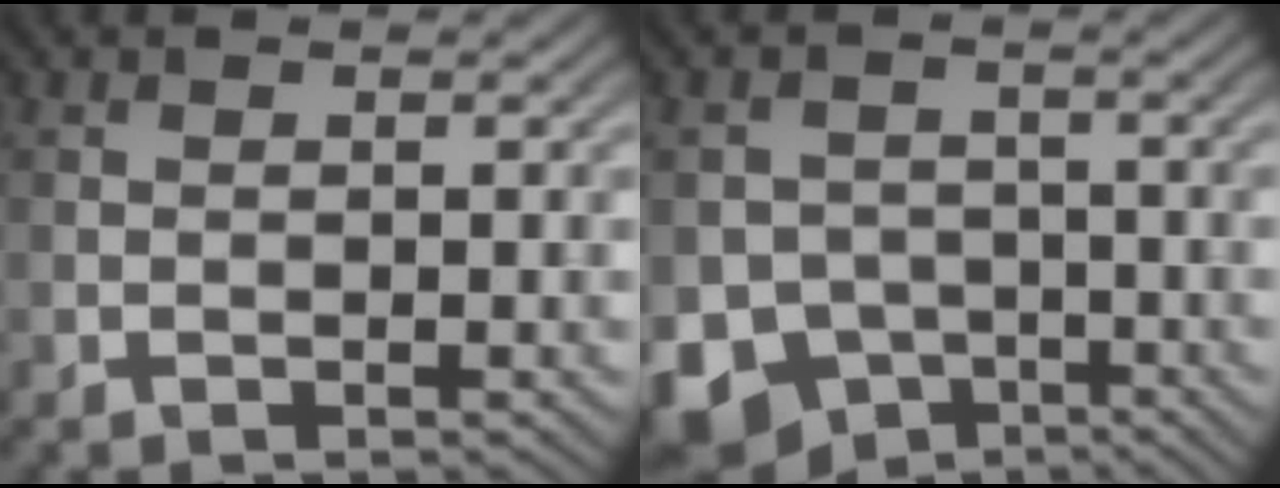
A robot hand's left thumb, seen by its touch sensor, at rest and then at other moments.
{"total": 8.7, "force": [-4.5, 6.9, 2.7], "torque": [-0.053, -0.023, -0.091]}